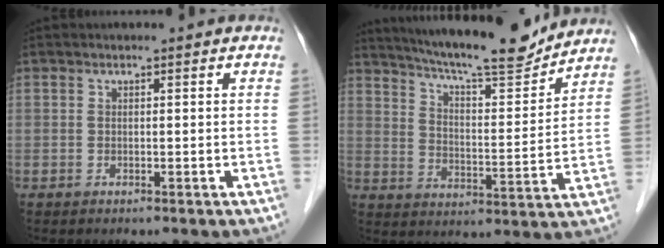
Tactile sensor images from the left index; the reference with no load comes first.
{"total": 16.5, "force": [15.1, 1.3, 6.5], "torque": [-0.113, -0.008, 0.223]}